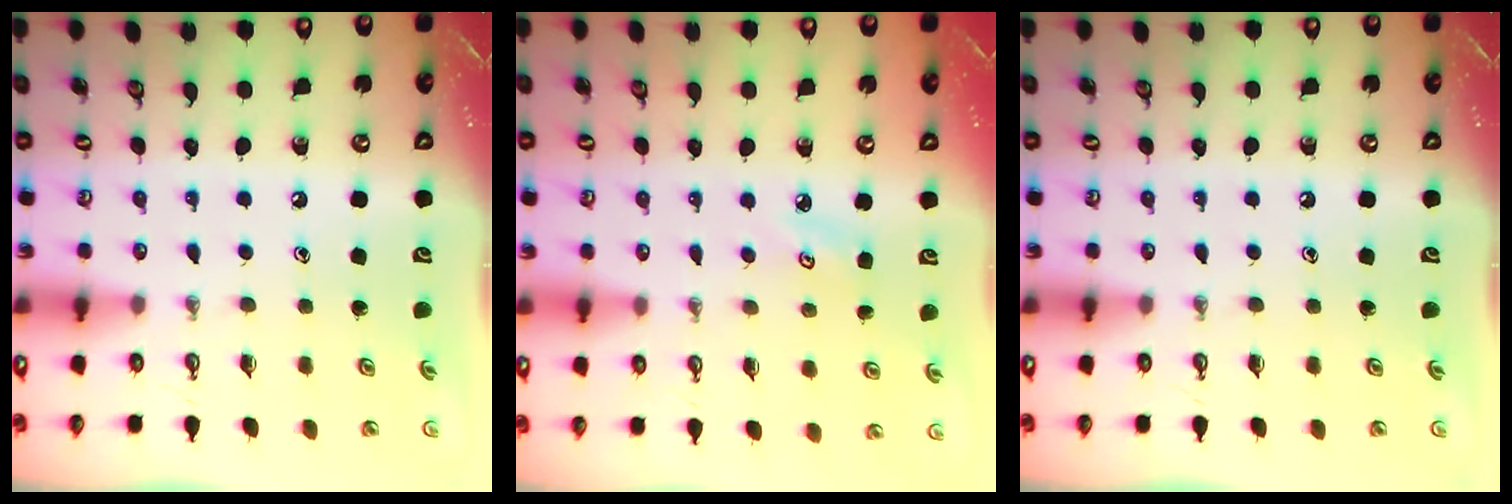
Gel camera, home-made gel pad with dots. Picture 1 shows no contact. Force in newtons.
{"total": 3.8, "press": 3.8, "slide": 0.5}
{"total": 0.0}